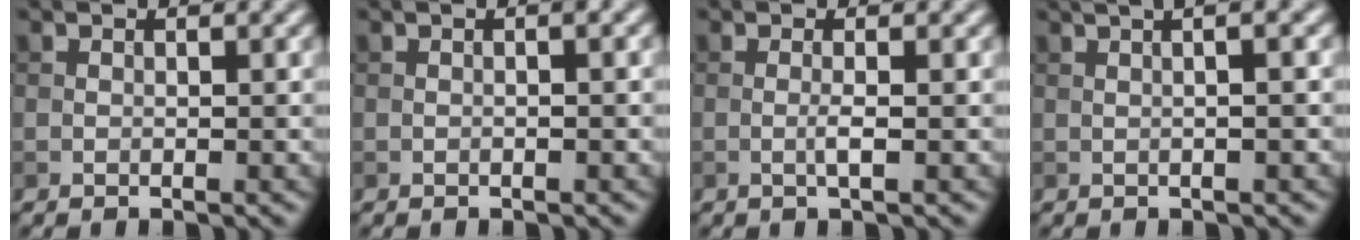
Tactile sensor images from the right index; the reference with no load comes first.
{"total": 1.1, "force": [0.1, 0.2, 1.1], "torque": [-0.018, 0.000, -0.003]}
{"total": 1.2, "force": [-0.2, 0.1, 1.2], "torque": [-0.025, 0.000, -0.007]}
{"total": 7.4, "force": [2.6, 3.5, 6.0], "torque": [-0.029, 0.044, -0.001]}